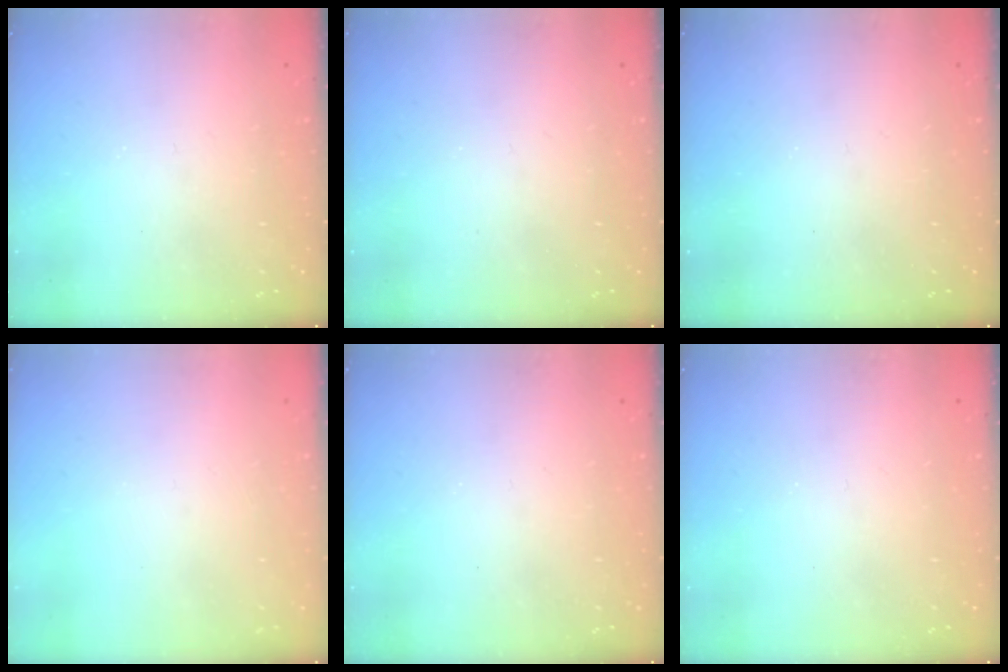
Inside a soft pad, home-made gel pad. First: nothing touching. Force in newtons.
{"total": 0.0}
{"total": 0.0}
{"total": 0.0}
{"total": 0.0}
{"total": 0.0}